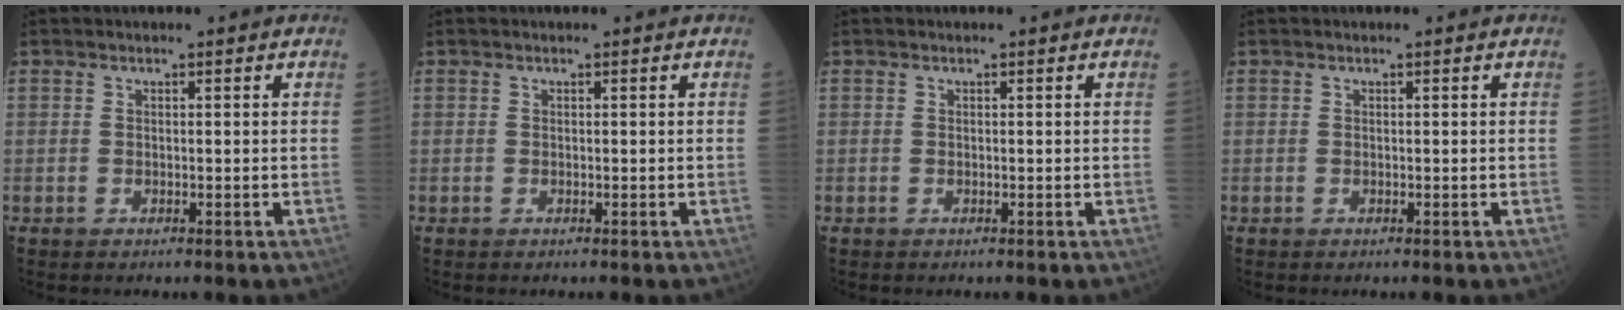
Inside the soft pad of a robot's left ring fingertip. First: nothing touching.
{"total": 0.0}
{"total": 0.0}
{"total": 0.0}